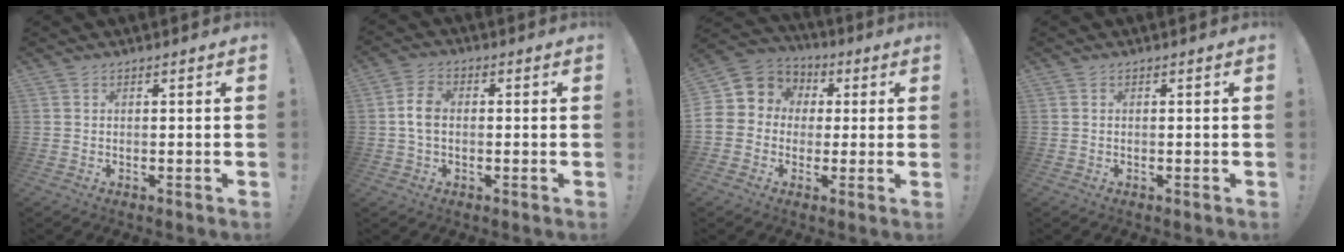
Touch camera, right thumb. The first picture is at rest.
{"total": 6.0, "force": [-0.3, 3.9, 4.6], "torque": [-0.085, 0.010, -0.005]}
{"total": 7.6, "force": [-0.2, 7.4, 1.8], "torque": [-0.029, 0.001, 0.002]}
{"total": 0.0}